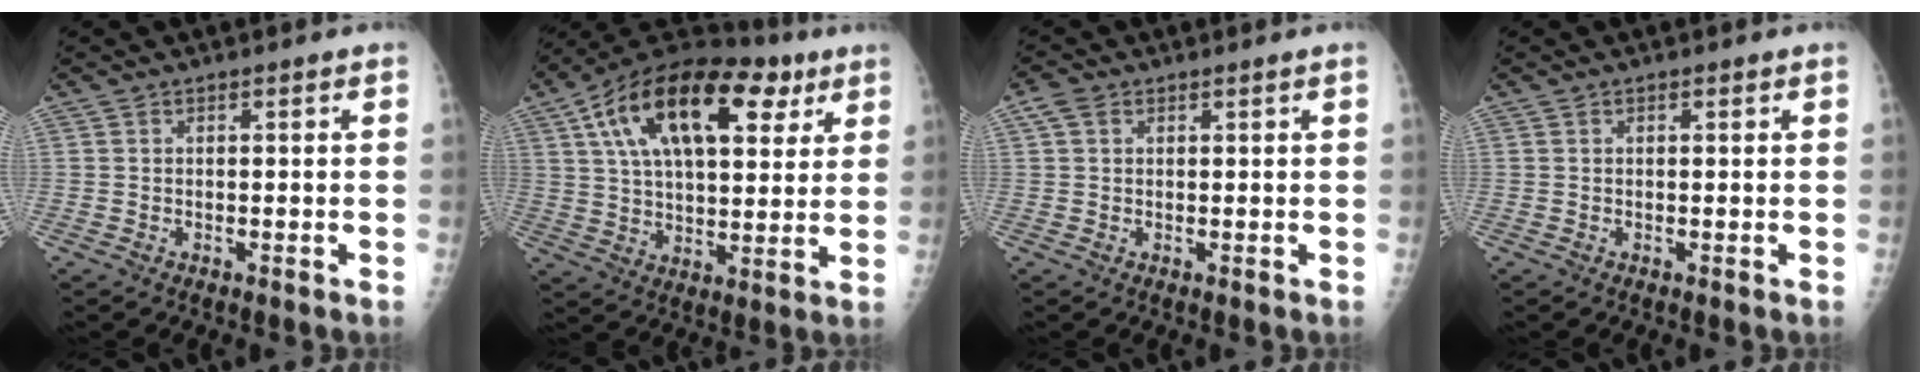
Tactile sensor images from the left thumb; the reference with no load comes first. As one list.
[{"total": 24.6, "force": [10.4, 12.4, 18.6], "torque": [-0.293, 0.010, 0.169]}, {"total": 2.3, "force": [1.1, 1.3, 1.6], "torque": [-0.034, 0.010, 0.025]}, {"total": 0.0}]